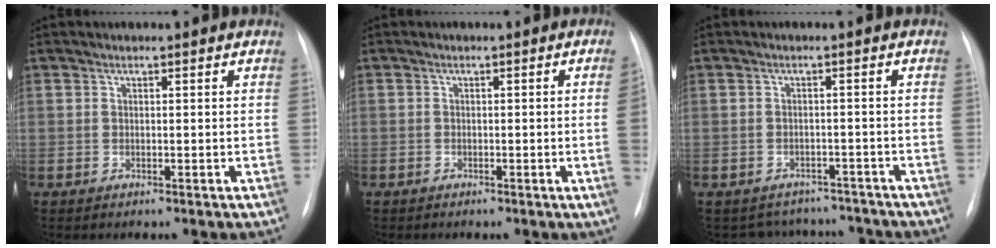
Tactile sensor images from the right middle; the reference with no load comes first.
{"total": 2.0, "force": [-0.5, -0.5, 1.9], "torque": [-0.029, 0.000, -0.009]}
{"total": 7.3, "force": [-6.6, 3.0, -0.4], "torque": [0.012, 0.025, -0.076]}